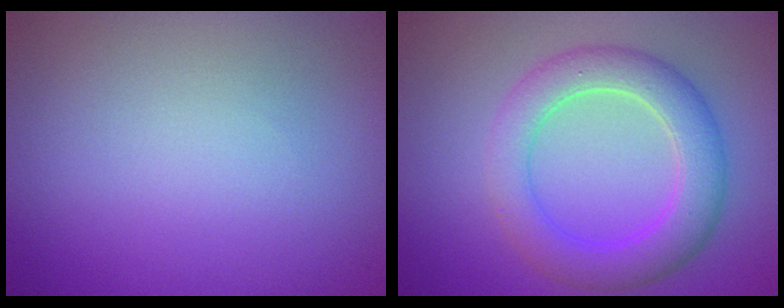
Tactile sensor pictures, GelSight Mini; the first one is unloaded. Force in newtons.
{"total": 5.1, "press": 5.1, "slide": 0.1}